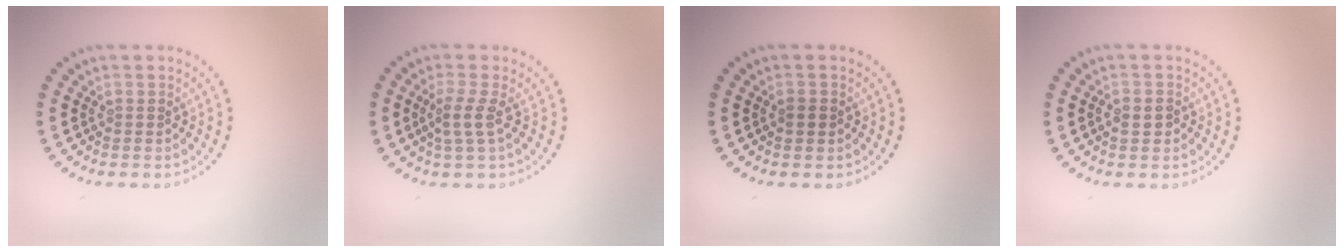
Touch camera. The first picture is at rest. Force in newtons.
{"total": 2.1, "press": 1.6, "slide": 1.4}
{"total": 1.0, "press": 0.9, "slide": 0.3}
{"total": 1.5, "press": 1.5, "slide": 0.4}